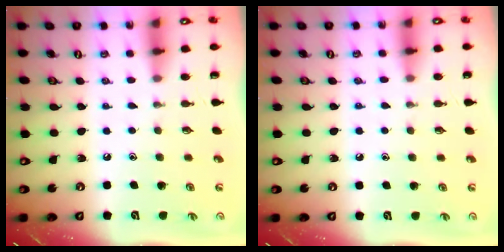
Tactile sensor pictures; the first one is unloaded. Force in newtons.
{"total": 3.0, "press": 3.0, "slide": 0.4}